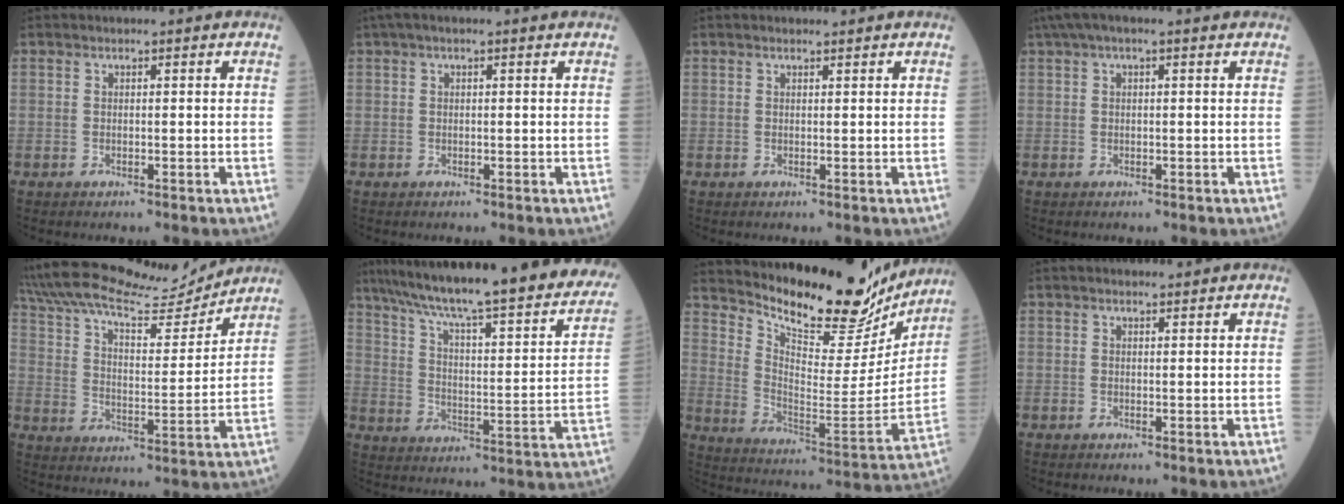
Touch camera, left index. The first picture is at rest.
{"total": 3.0, "force": [1.9, 0.3, 2.2], "torque": [-0.041, 0.035, 0.031]}
{"total": 0.7, "force": [0.7, 0.0, 0.1], "torque": [-0.003, 0.002, 0.012]}
{"total": 5.6, "force": [3.8, 1.1, 4.0], "torque": [-0.079, 0.049, 0.060]}
{"total": 19.7, "force": [17.5, 4.4, 7.8], "torque": [-0.164, 0.017, 0.278]}
{"total": 33.5, "force": [27.8, 4.2, 18.3], "torque": [-0.275, -0.055, 0.363]}
{"total": 20.2, "force": [18.3, 5.0, 7.1], "torque": [-0.116, -0.047, 0.266]}
{"total": 1.2, "force": [1.1, 0.1, 0.3], "torque": [-0.003, 0.007, 0.019]}